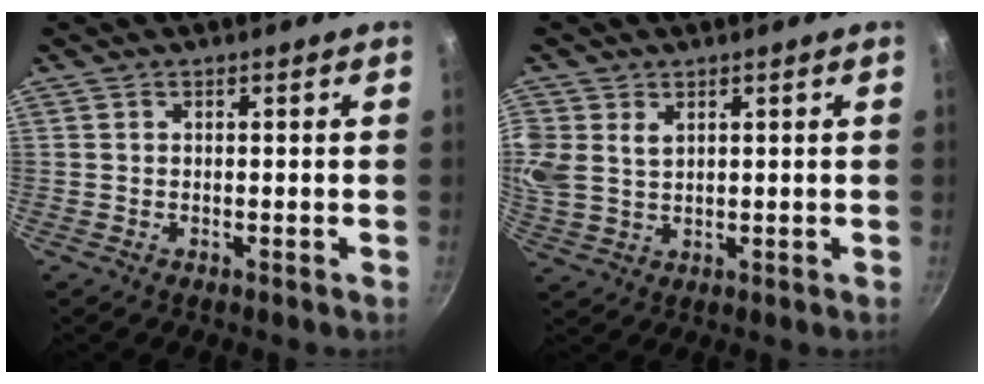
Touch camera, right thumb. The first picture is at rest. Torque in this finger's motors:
{"motor_torque": [0.01, 0.18, 0.12, 0.09, 0.10]}